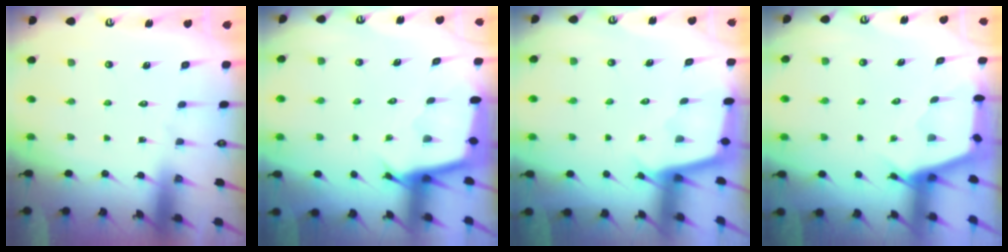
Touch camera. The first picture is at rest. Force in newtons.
{"total": 2.7, "press": 2.7, "slide": 0.1}
{"total": 2.4, "press": 2.4, "slide": 0.2}
{"total": 2.7, "press": 2.7, "slide": 0.3}